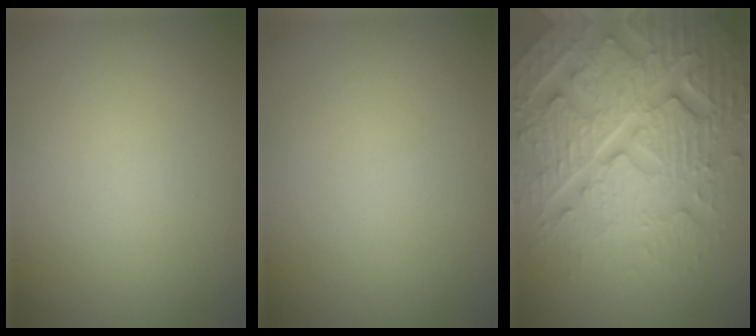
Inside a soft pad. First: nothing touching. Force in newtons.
{"total": 0.0}
{"total": 8.2, "press": 7.9, "slide": 1.8}